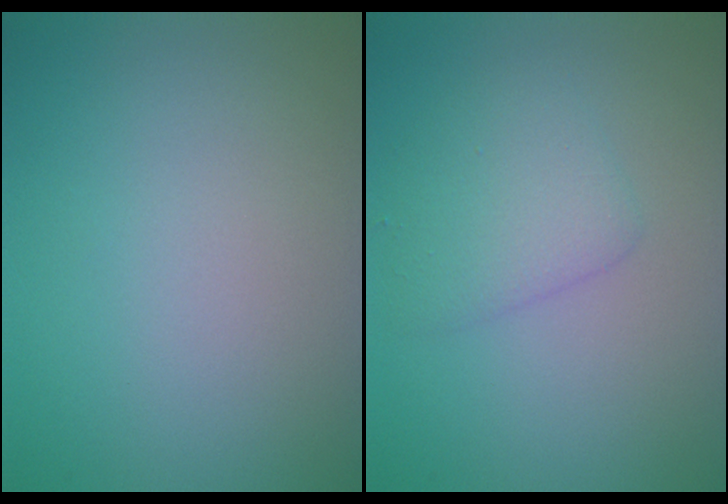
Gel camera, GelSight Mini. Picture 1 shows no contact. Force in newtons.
{"total": 2.6, "press": 2.6, "slide": 0.1}